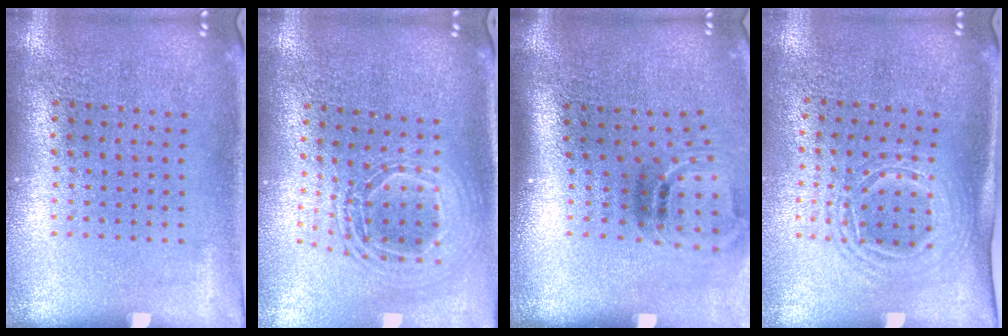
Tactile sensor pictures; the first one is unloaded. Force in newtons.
{"total": 2.0, "press": 1.7, "slide": 1.2}
{"total": 1.9, "press": 1.2, "slide": 1.5}
{"total": 1.6, "press": 1.3, "slide": 1.0}